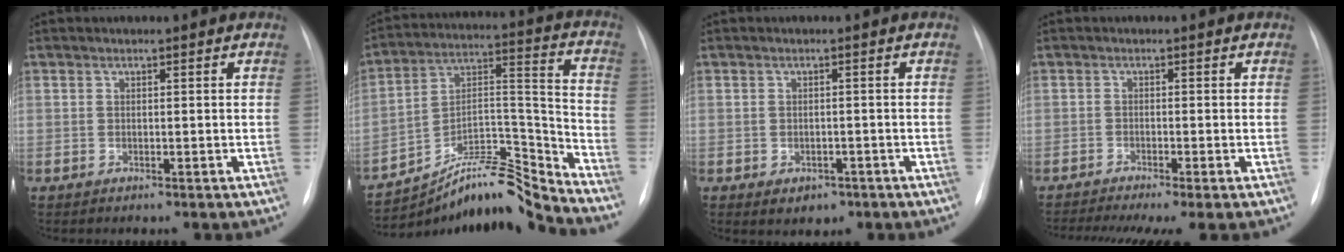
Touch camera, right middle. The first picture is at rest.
{"total": 12.8, "force": [-12.6, -1.3, 2.1], "torque": [-0.027, 0.072, -0.220]}
{"total": 3.1, "force": [-1.6, 2.3, 1.4], "torque": [-0.015, 0.004, -0.009]}
{"total": 8.6, "force": [-6.6, 0.6, 5.5], "torque": [-0.081, -0.015, -0.105]}